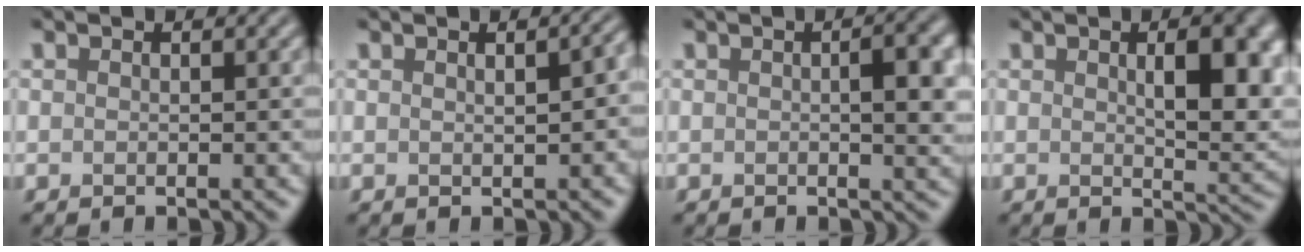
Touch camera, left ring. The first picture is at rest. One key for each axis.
{"total": 2.3, "fx": 0.5, "fy": 0.6, "fz": 2.2, "tx": -0.026, "ty": 0.010, "tz": 0.009}
{"total": 3.8, "fx": 0.3, "fy": 1.0, "fz": 3.7, "tx": -0.051, "ty": 0.004, "tz": 0.003}
{"total": 6.5, "fx": 1.4, "fy": 2.3, "fz": 5.9, "tx": -0.072, "ty": -0.001, "tz": 0.029}